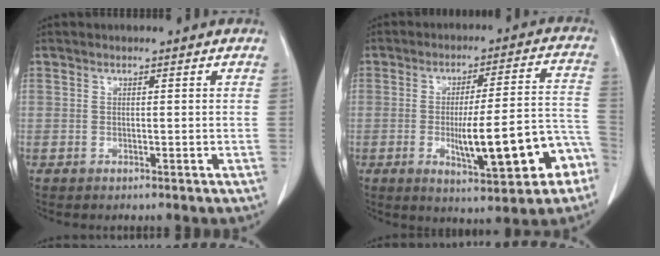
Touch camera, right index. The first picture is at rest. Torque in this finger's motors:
{"motor_torque": [1.43, -0.70, 0.43, 0.11]}